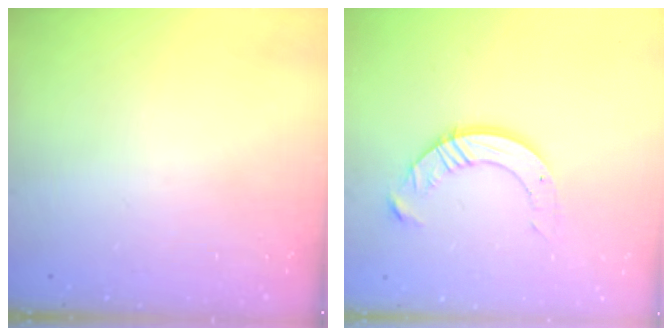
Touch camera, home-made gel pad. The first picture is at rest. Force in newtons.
{"total": 10.5, "press": 10.4, "slide": 0.9}